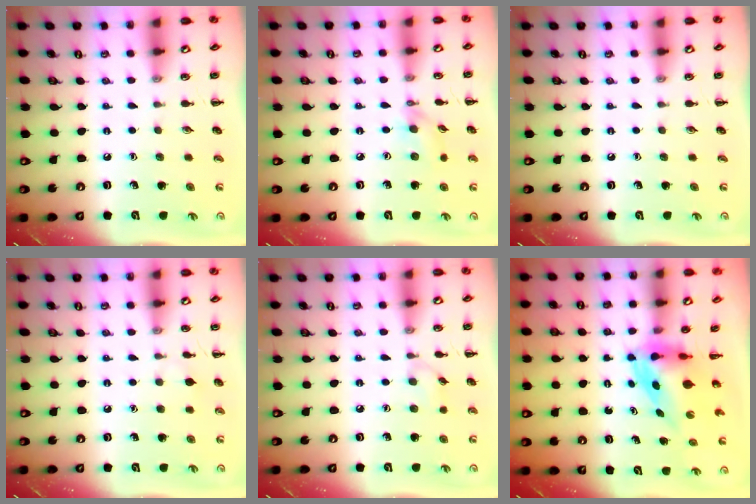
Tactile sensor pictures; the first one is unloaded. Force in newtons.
{"total": 4.6, "press": 4.5, "slide": 0.8}
{"total": 0.0}
{"total": 5.1, "press": 4.8, "slide": 1.5}
{"total": 4.9, "press": 4.5, "slide": 1.8}
{"total": 3.9, "press": 3.8, "slide": 1.0}